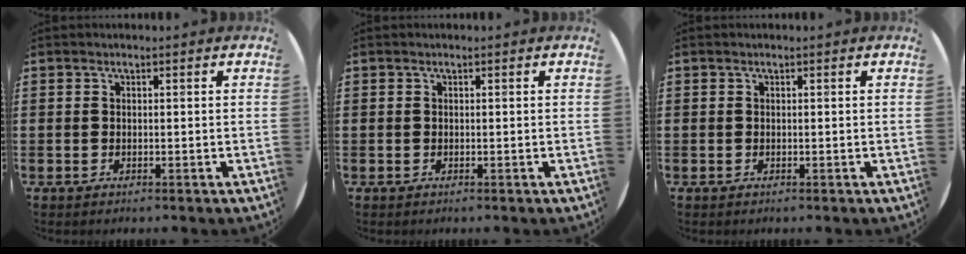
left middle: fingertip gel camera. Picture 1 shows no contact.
{"total": 0.0}
{"total": 0.0}